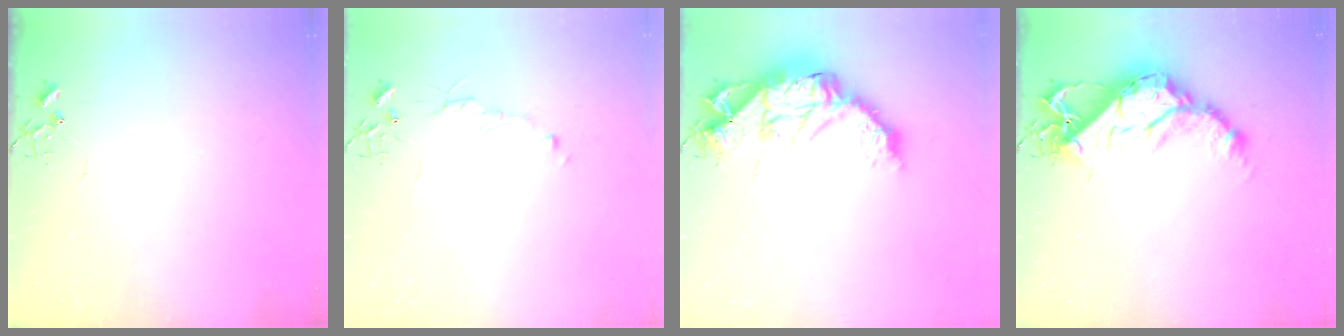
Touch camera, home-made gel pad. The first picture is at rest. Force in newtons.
{"total": 5.0, "press": 5.0, "slide": 0.6}
{"total": 16.2, "press": 16.2, "slide": 1.5}
{"total": 17.2, "press": 17.1, "slide": 1.3}